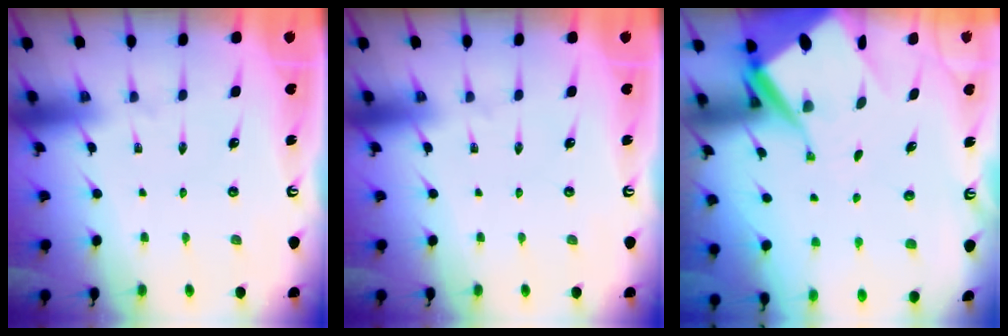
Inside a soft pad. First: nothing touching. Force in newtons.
{"total": 0.0}
{"total": 11.1, "press": 11.0, "slide": 1.1}